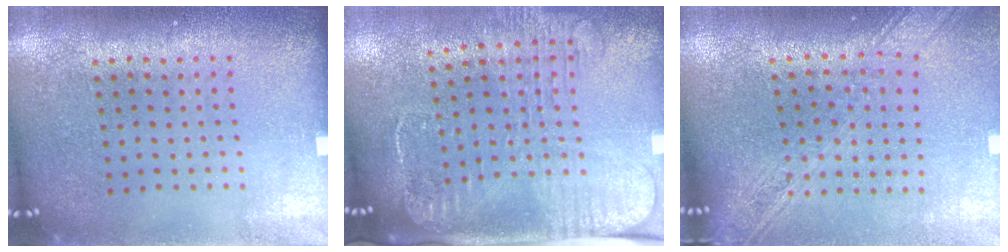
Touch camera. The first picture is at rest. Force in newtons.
{"total": 2.8, "press": 2.1, "slide": 1.8}
{"total": 2.1, "press": 1.8, "slide": 1.1}